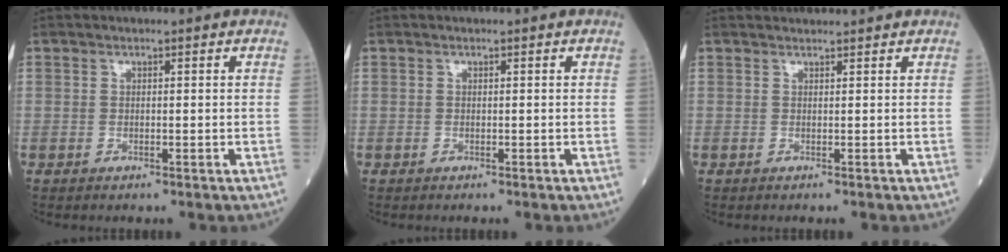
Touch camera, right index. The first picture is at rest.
{"total": 0.0}
{"total": 2.0, "force": [2.0, 0.1, 0.2], "torque": [-0.012, 0.019, 0.022]}